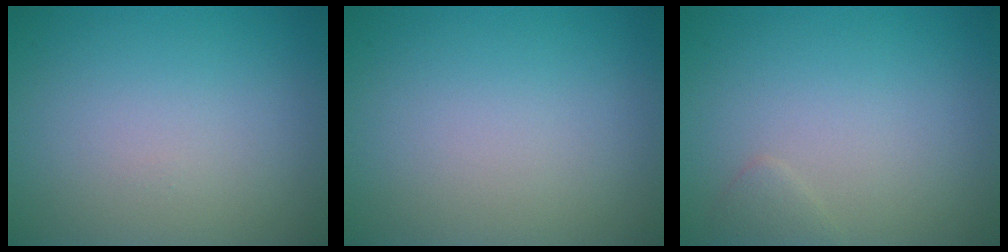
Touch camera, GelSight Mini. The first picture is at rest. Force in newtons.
{"total": 0.0}
{"total": 0.9, "press": 0.9, "slide": 0.0}